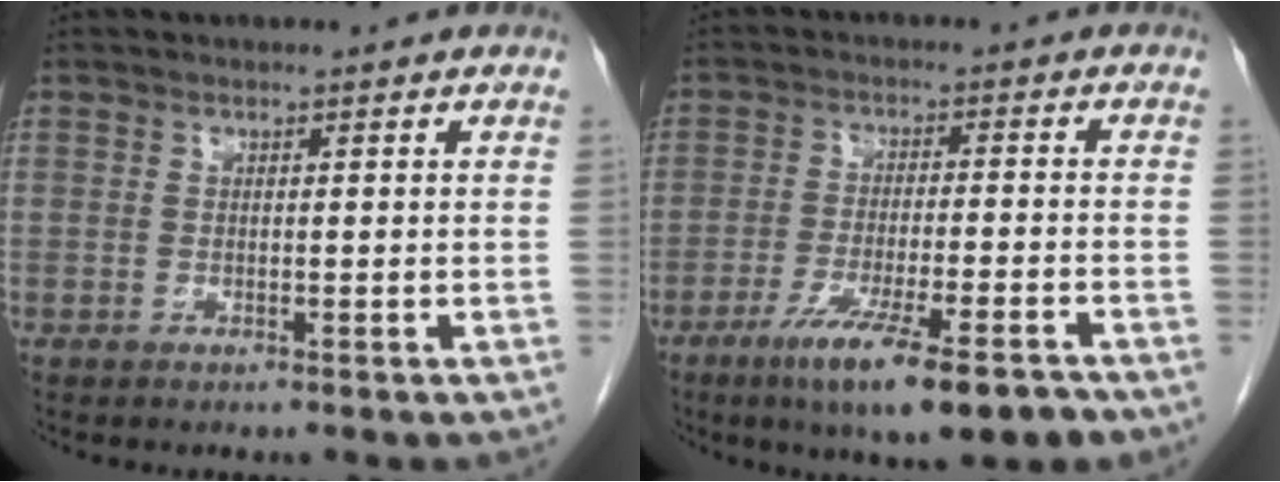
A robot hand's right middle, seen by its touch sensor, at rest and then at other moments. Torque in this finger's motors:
{"motor_torque": [1.38, -0.76, 0.20, 0.15]}